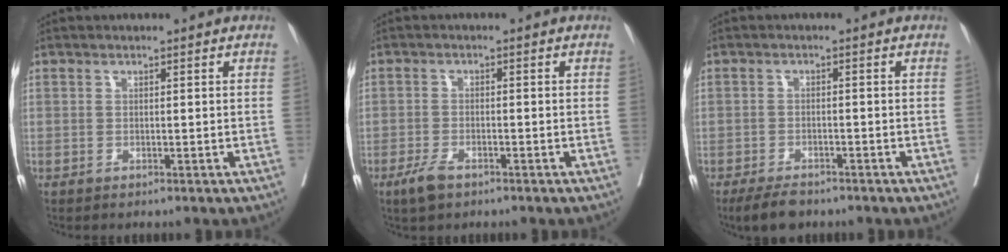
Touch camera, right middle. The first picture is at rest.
{"total": 3.2, "force": [-2.2, 1.2, 2.0], "torque": [-0.045, -0.003, -0.037]}
{"total": 4.4, "force": [-3.6, 1.6, 2.0], "torque": [-0.037, -0.005, -0.059]}